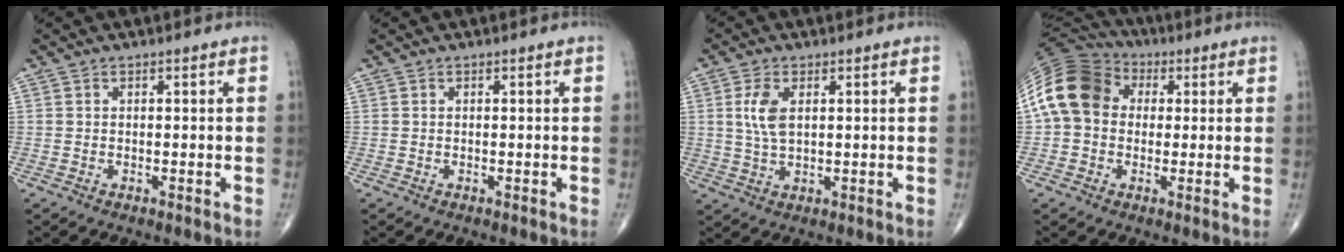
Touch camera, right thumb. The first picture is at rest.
{"total": 0.0}
{"total": 5.3, "force": [1.4, 2.7, 4.4], "torque": [-0.095, -0.006, 0.029]}
{"total": 14.8, "force": [2.2, 11.7, 8.8], "torque": [-0.166, 0.035, 0.029]}